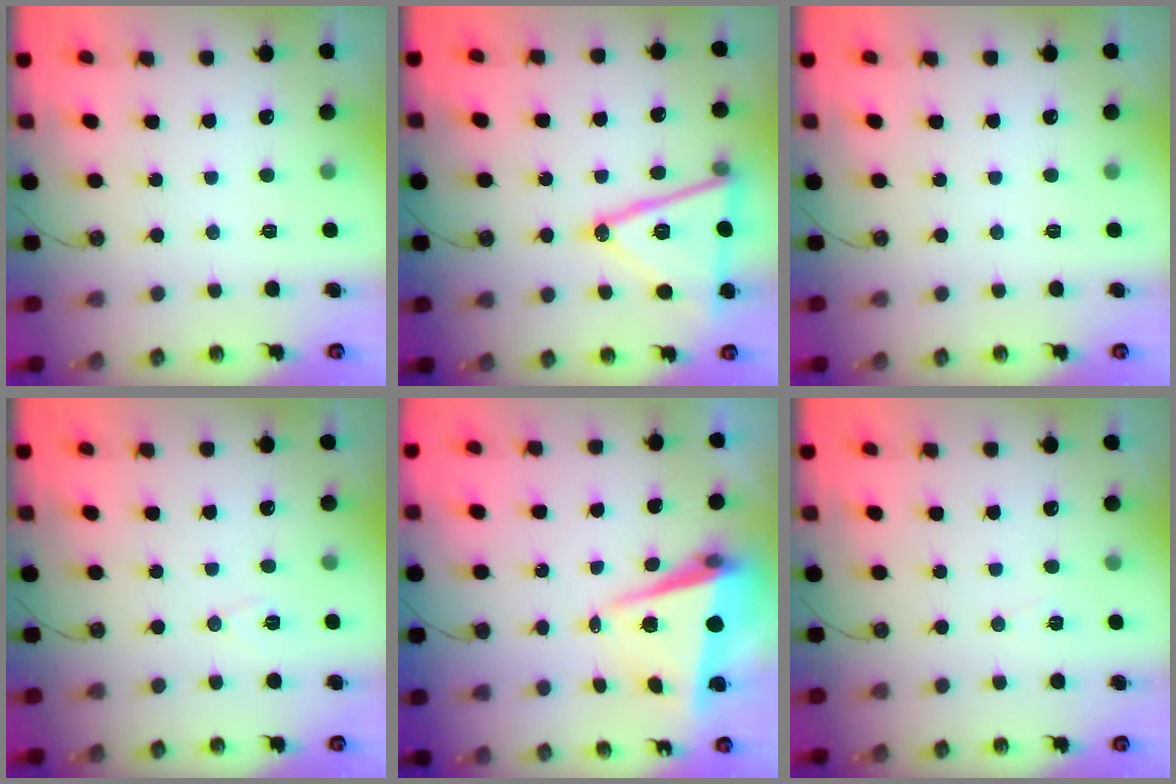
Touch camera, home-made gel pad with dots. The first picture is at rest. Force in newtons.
{"total": 18.6, "press": 18.3, "slide": 3.3}
{"total": 0.0}
{"total": 5.6, "press": 3.5, "slide": 4.4}
{"total": 6.6, "press": 6.4, "slide": 1.5}
{"total": 5.5, "press": 3.2, "slide": 4.5}